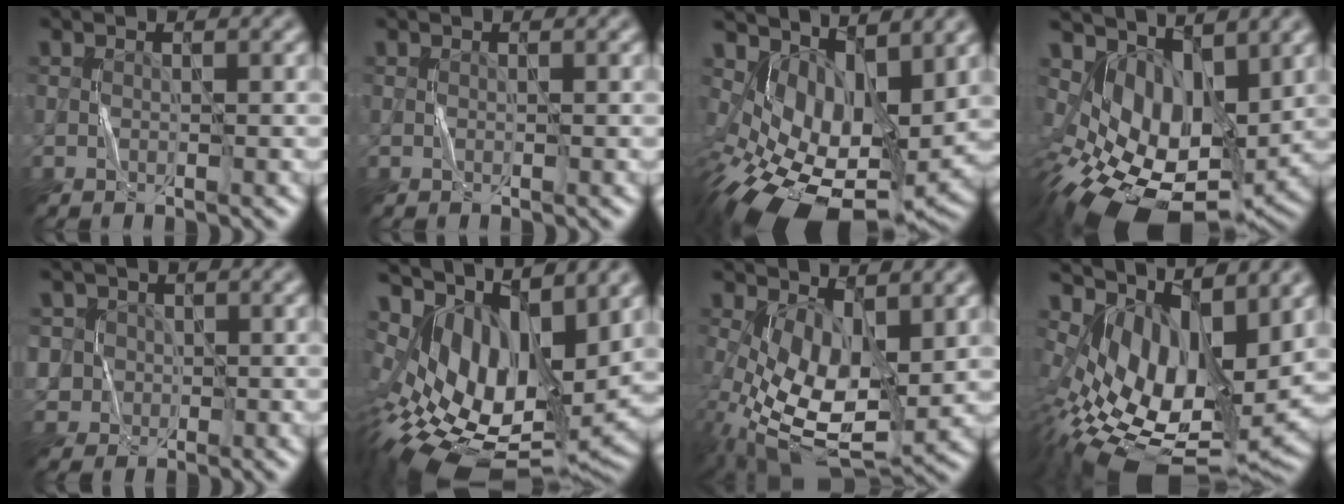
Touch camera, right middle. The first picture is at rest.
{"total": 0.0}
{"total": 10.8, "force": [-0.2, 6.5, 8.6], "torque": [-0.150, -0.032, 0.016]}
{"total": 10.1, "force": [0.6, 6.4, 7.8], "torque": [-0.143, -0.025, 0.025]}
{"total": 4.6, "force": [0.5, 4.5, 1.1], "torque": [-0.024, 0.027, 0.001]}
{"total": 14.4, "force": [3.8, 7.8, 11.6], "torque": [-0.207, -0.008, 0.086]}
{"total": 9.0, "force": [-0.4, 4.6, 7.7], "torque": [-0.166, -0.017, -0.003]}
{"total": 13.8, "force": [2.5, 7.2, 11.6], "torque": [-0.205, -0.016, 0.063]}